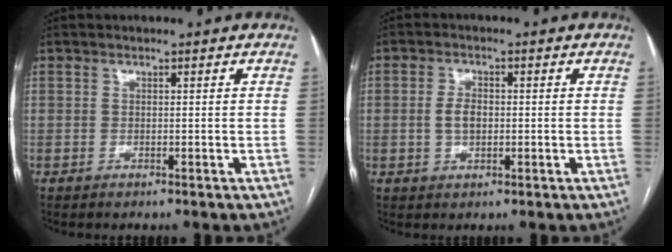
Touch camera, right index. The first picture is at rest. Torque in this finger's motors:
{"motor_torque": [0.40, -0.11, 0.08, 0.02]}